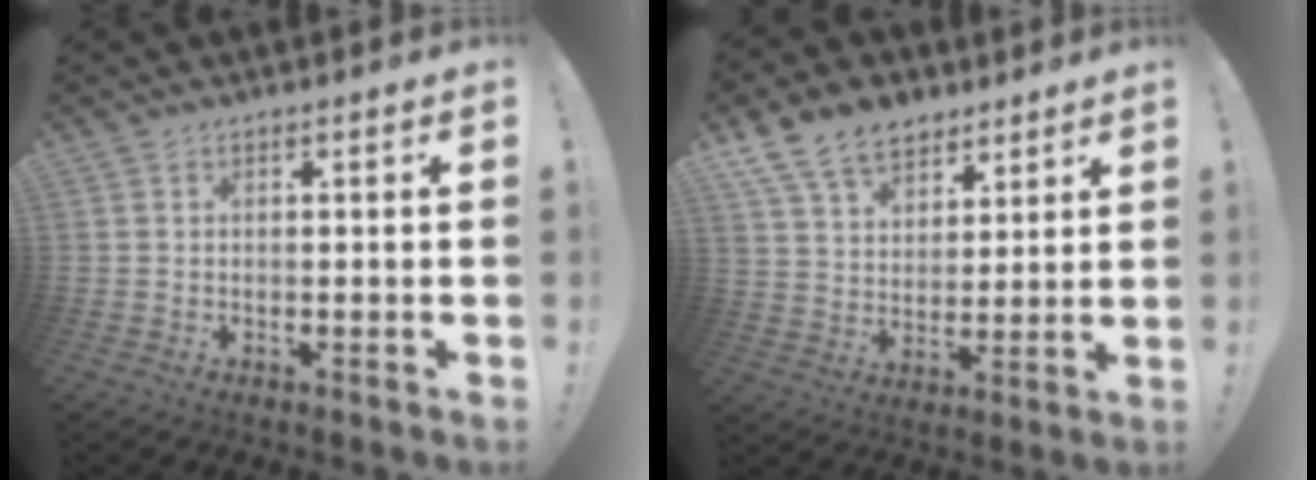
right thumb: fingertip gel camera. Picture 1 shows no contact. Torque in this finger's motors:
{"motor_torque": [0.48, 1.43, 0.38, 0.18, 0.03]}